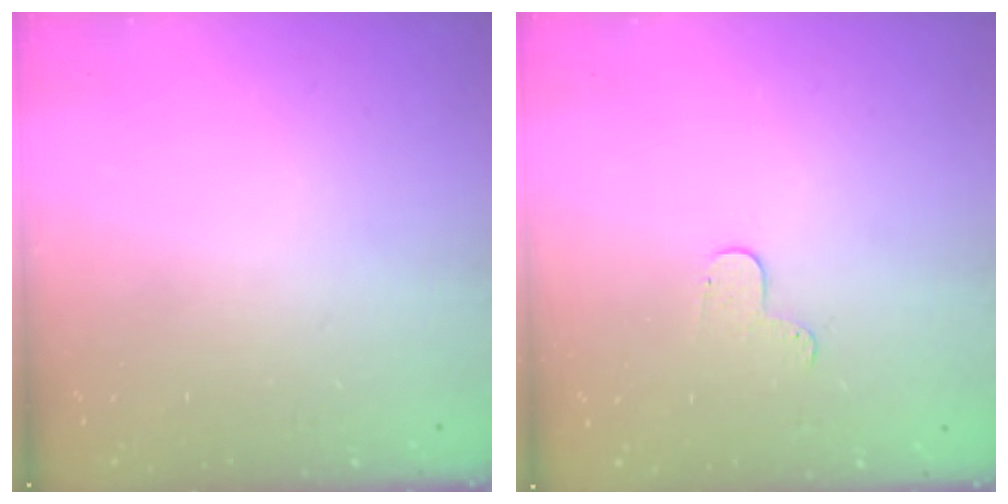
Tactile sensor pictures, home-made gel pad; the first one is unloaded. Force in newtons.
{"total": 4.1, "press": 4.1, "slide": 0.4}